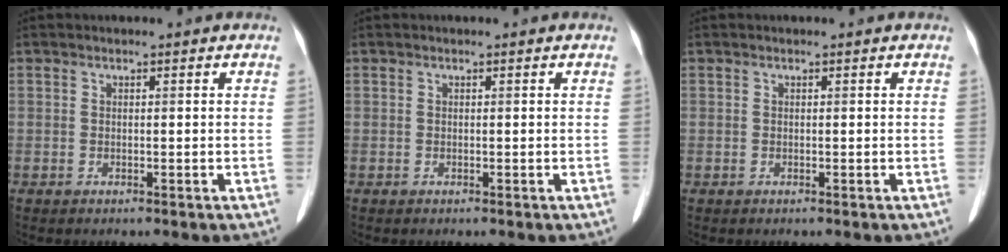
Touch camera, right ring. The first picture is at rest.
{"total": 0.0}
{"total": 0.0}